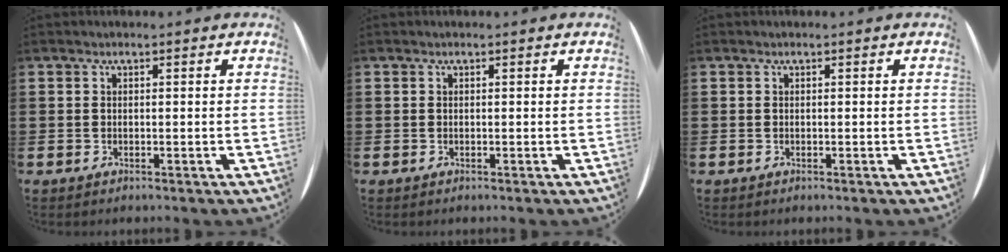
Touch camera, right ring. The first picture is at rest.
{"total": 0.0}
{"total": 0.0}